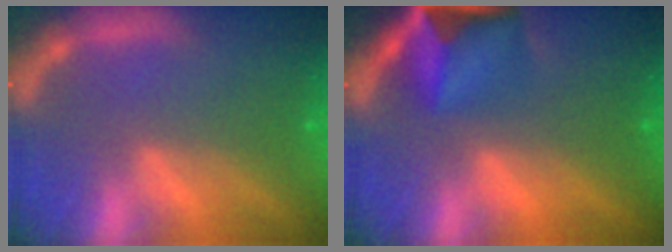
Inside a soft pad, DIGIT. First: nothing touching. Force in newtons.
{"total": 8.4}